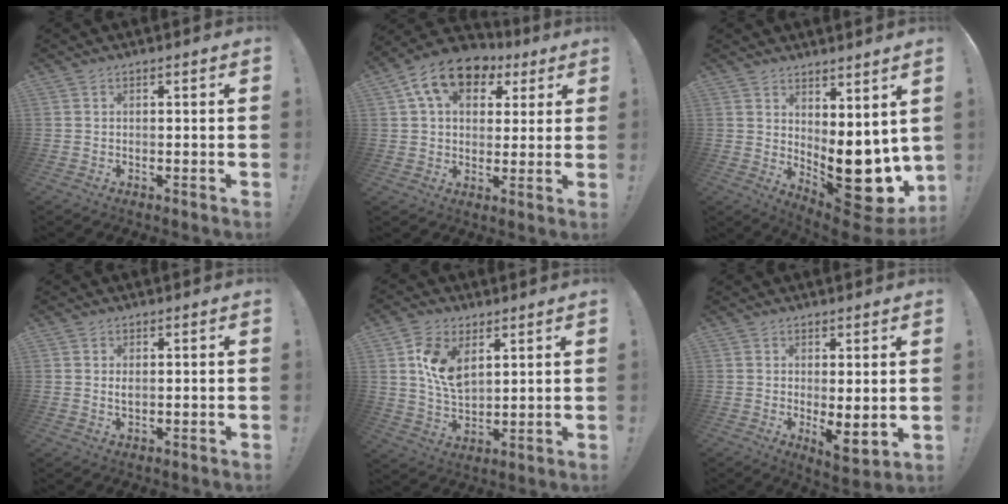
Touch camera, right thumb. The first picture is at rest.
{"total": 13.7, "force": [6.3, 9.4, 7.8], "torque": [-0.128, -0.018, 0.118]}
{"total": 13.9, "force": [-2.1, 7.1, 11.7], "torque": [-0.110, -0.020, -0.012]}
{"total": 1.5, "force": [0.5, 1.0, 0.9], "torque": [-0.012, -0.001, 0.008]}
{"total": 11.0, "force": [5.1, 7.1, 6.8], "torque": [-0.125, -0.021, 0.096]}
{"total": 2.9, "force": [0.5, 1.1, 2.7], "torque": [-0.033, -0.006, 0.009]}